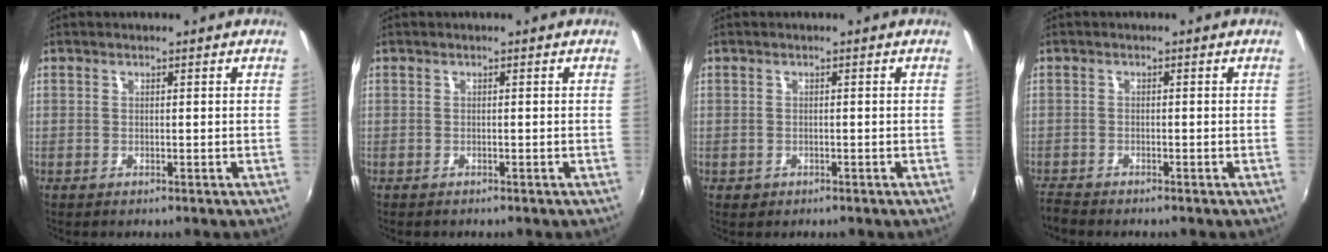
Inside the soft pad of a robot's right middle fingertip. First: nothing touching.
{"total": 0.6, "force": [-0.5, 0.3, 0.0], "torque": [-0.001, -0.002, -0.009]}
{"total": 1.2, "force": [-0.6, 1.0, 0.4], "torque": [-0.009, -0.001, -0.005]}
{"total": 2.8, "force": [-2.8, 0.3, 0.6], "torque": [-0.022, -0.014, -0.057]}